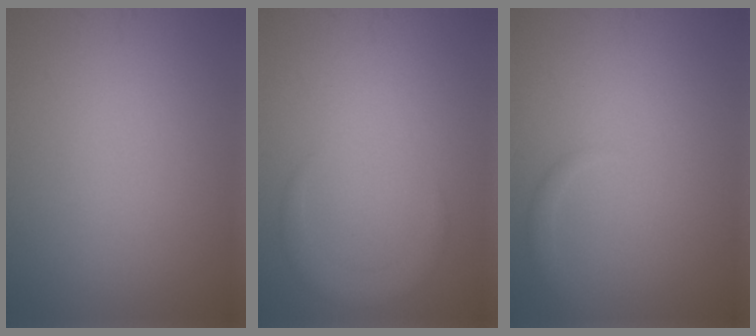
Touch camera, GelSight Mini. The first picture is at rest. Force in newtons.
{"total": 2.1, "press": 2.1, "slide": 0.2}
{"total": 0.9, "press": 0.9, "slide": 0.1}